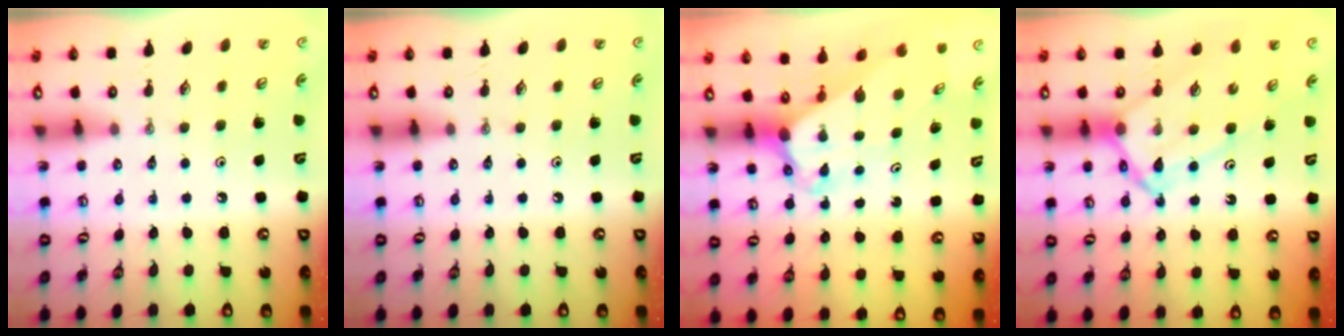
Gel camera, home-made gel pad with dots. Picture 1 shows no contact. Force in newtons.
{"total": 0.0}
{"total": 3.4, "press": 3.4, "slide": 0.3}
{"total": 11.1, "press": 11.0, "slide": 1.3}